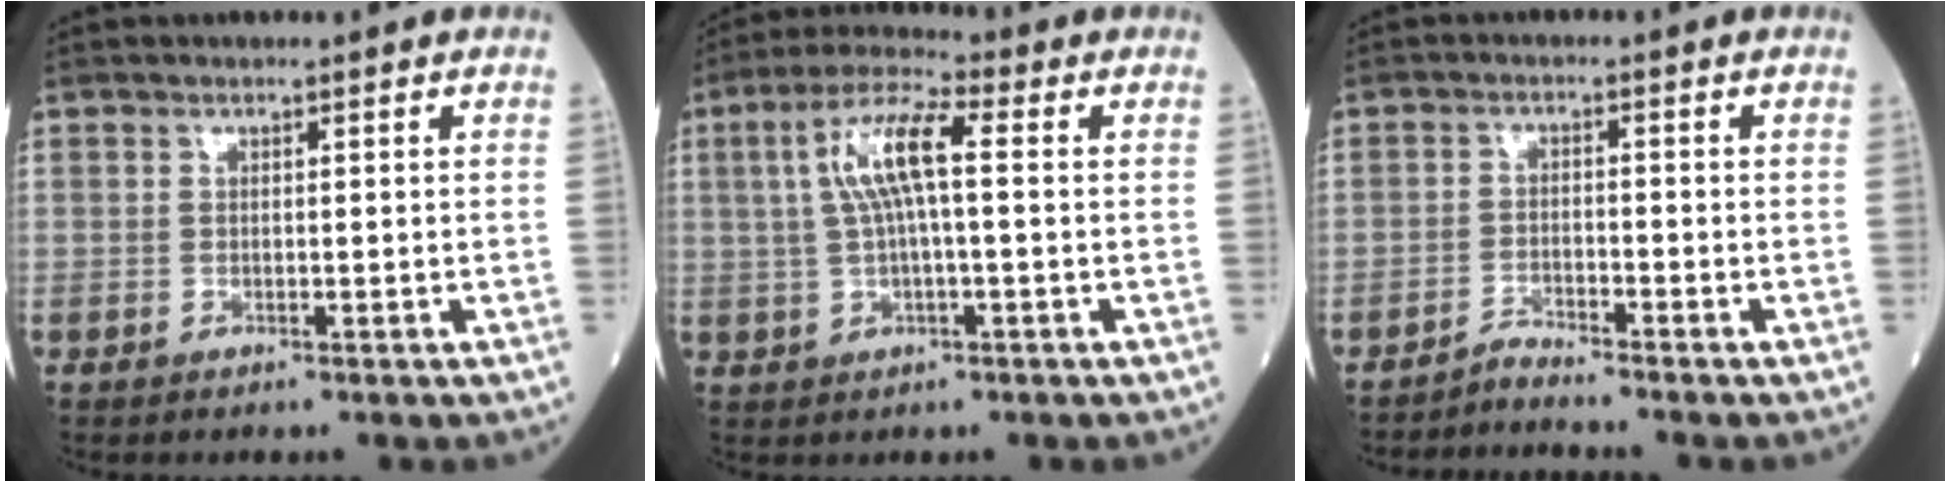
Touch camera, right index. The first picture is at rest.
{"total": 8.4, "force": [1.4, 1.6, 8.2], "torque": [-0.169, 0.023, 0.024]}
{"total": 2.8, "force": [-2.6, -1.1, -0.3], "torque": [0.005, -0.014, -0.048]}